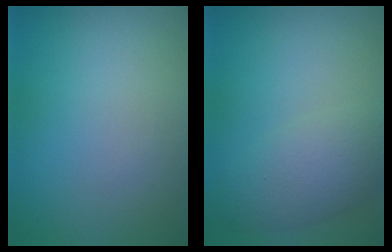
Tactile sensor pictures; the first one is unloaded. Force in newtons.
{"total": 4.1, "press": 4.1, "slide": 0.1}